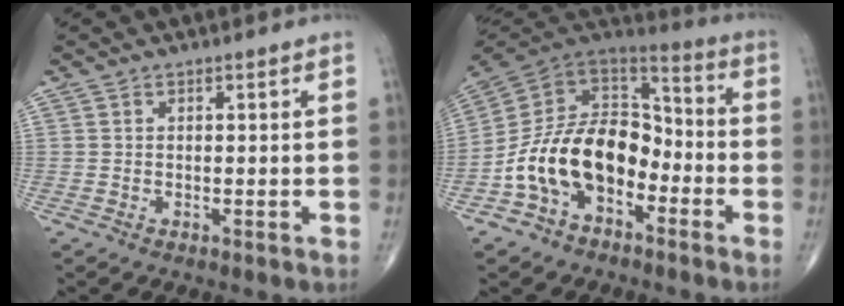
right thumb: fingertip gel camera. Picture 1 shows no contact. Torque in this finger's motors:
{"motor_torque": [1.17, 1.13, 1.38, -1.38, 0.39]}